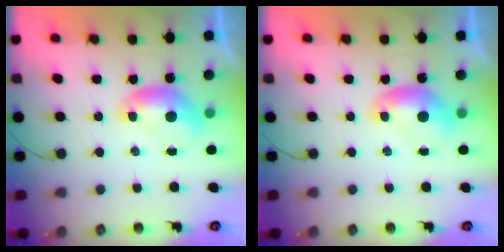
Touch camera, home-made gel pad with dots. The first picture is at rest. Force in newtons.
{"total": 0.0}